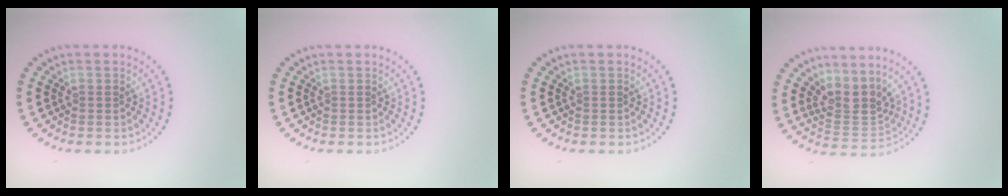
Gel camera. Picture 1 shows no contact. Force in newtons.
{"total": 0.0}
{"total": 0.0}
{"total": 3.3, "press": 2.5, "slide": 2.1}